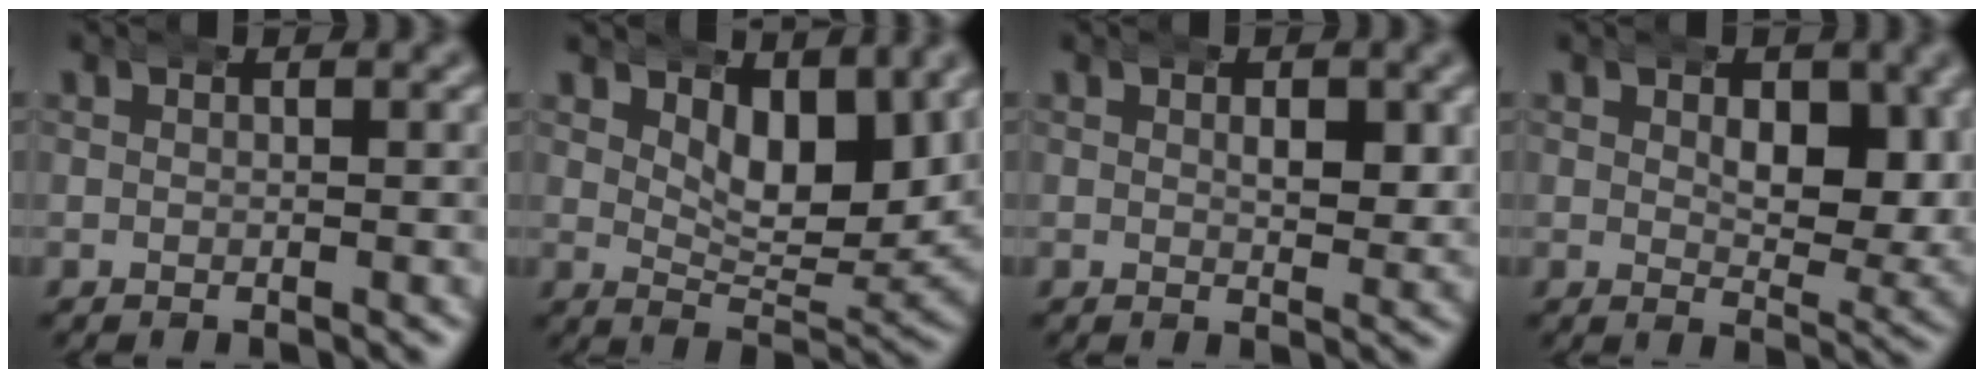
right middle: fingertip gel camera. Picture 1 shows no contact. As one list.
[{"total": 6.1, "force": [2.9, 2.5, 4.8], "torque": [-0.069, -0.021, 0.051]}, {"total": 2.4, "force": [0.8, 1.1, 2.0], "torque": [-0.024, -0.005, 0.010]}, {"total": 5.3, "force": [1.7, 2.8, 4.1], "torque": [-0.060, -0.016, 0.029]}]